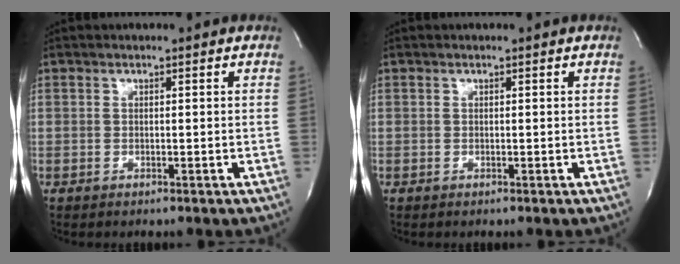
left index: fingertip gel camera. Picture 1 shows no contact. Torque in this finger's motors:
{"motor_torque": [0.00, 0.00, 0.00, 0.00]}